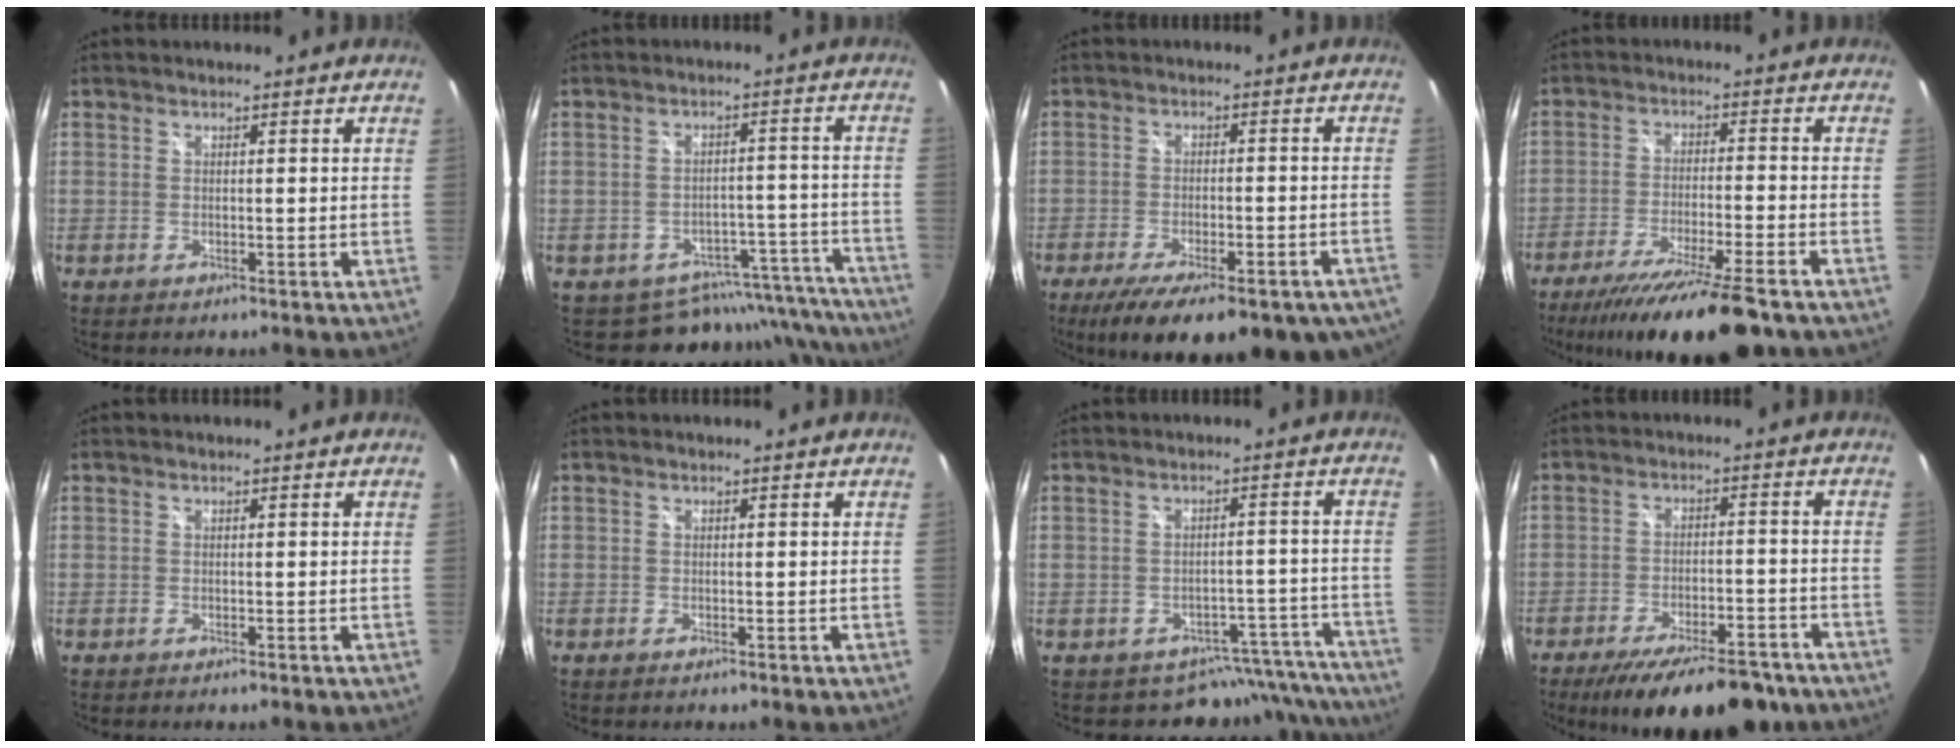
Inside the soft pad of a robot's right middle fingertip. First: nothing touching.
{"total": 13.9, "force": [-12.7, 5.6, 0.8], "torque": [0.000, 0.053, -0.148]}
{"total": 20.9, "force": [-15.2, 7.1, 12.5], "torque": [-0.215, -0.045, -0.201]}
{"total": 16.7, "force": [-13.4, 1.1, 9.9], "torque": [-0.191, -0.039, -0.219]}
{"total": 0.0}
{"total": 0.0}
{"total": 9.9, "force": [-8.9, 4.4, -0.1], "torque": [0.020, 0.045, -0.094]}
{"total": 16.9, "force": [-13.2, 5.2, 9.2], "torque": [-0.165, -0.027, -0.184]}